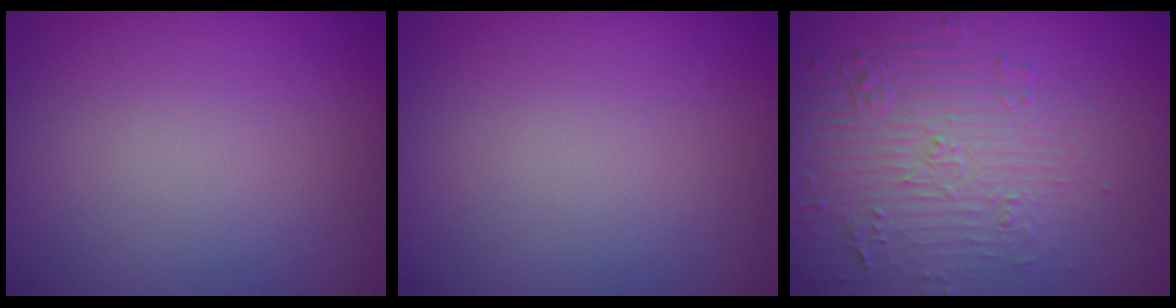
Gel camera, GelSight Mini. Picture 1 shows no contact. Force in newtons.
{"total": 0.0}
{"total": 5.0, "press": 3.5, "slide": 3.5}